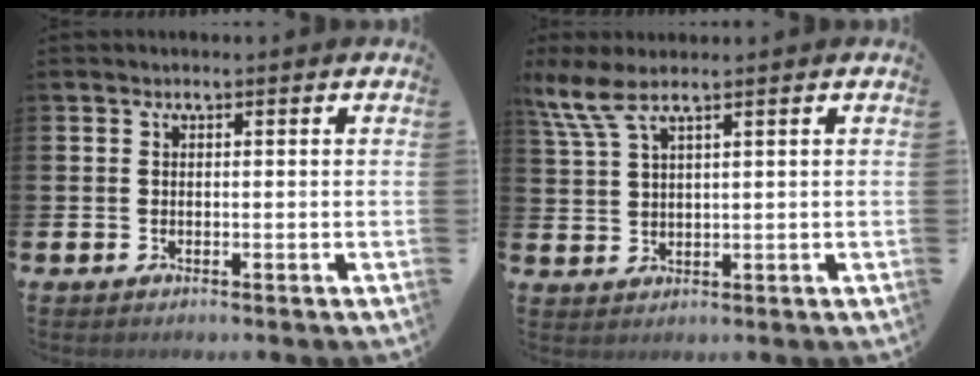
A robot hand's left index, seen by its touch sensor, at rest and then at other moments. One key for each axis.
{"total": 5.2, "fx": 3.9, "fy": 0.9, "fz": 3.4, "tx": -0.082, "ty": -0.005, "tz": 0.071}